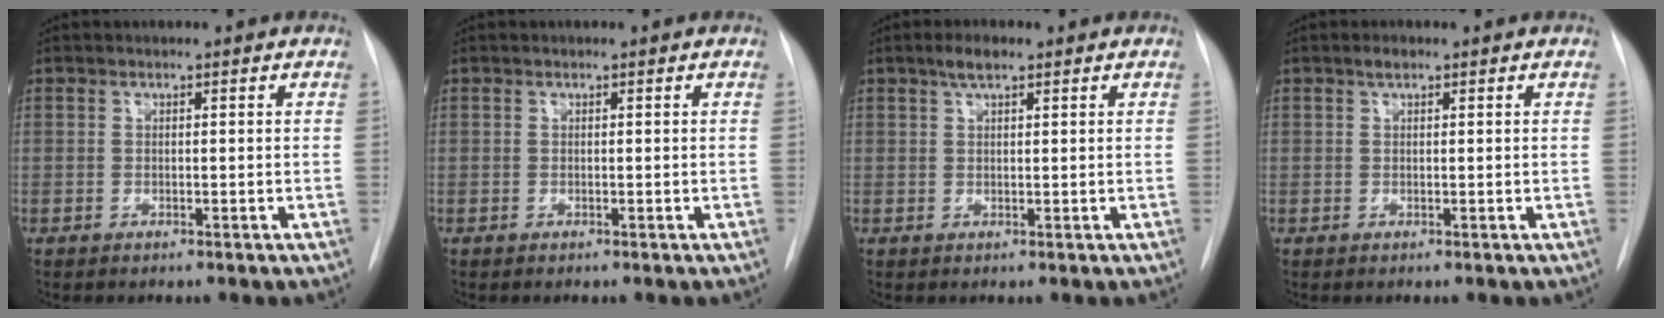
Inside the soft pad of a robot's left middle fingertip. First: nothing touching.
{"total": 0.0}
{"total": 2.5, "force": [1.6, 0.7, 1.7], "torque": [-0.036, 0.007, 0.029]}
{"total": 0.9, "force": [0.6, 0.4, 0.6], "torque": [-0.012, 0.005, 0.011]}